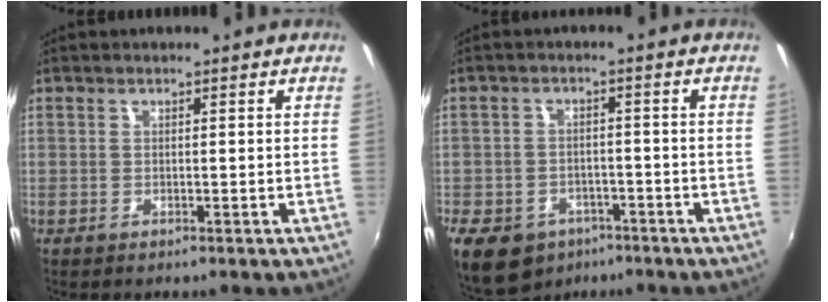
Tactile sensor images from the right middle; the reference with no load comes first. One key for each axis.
{"total": 13.6, "fx": -7.9, "fy": 9.4, "fz": 5.7, "tx": -0.162, "ty": -0.012, "tz": -0.114}